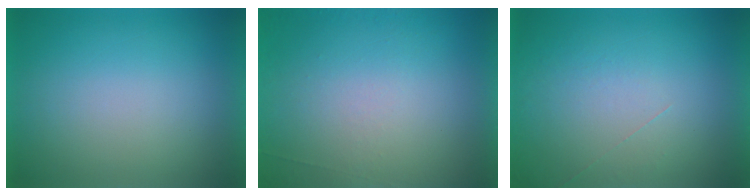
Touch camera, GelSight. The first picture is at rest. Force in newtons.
{"total": 5.6}
{"total": 1.2}